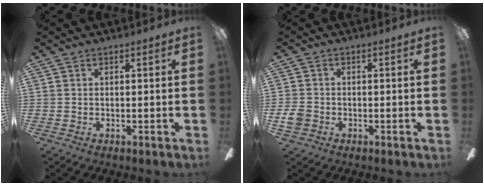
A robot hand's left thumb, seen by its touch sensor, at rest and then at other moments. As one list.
[{"total": 3.4, "force": [-1.1, 2.7, 1.7], "torque": [-0.032, 0.006, -0.021]}]